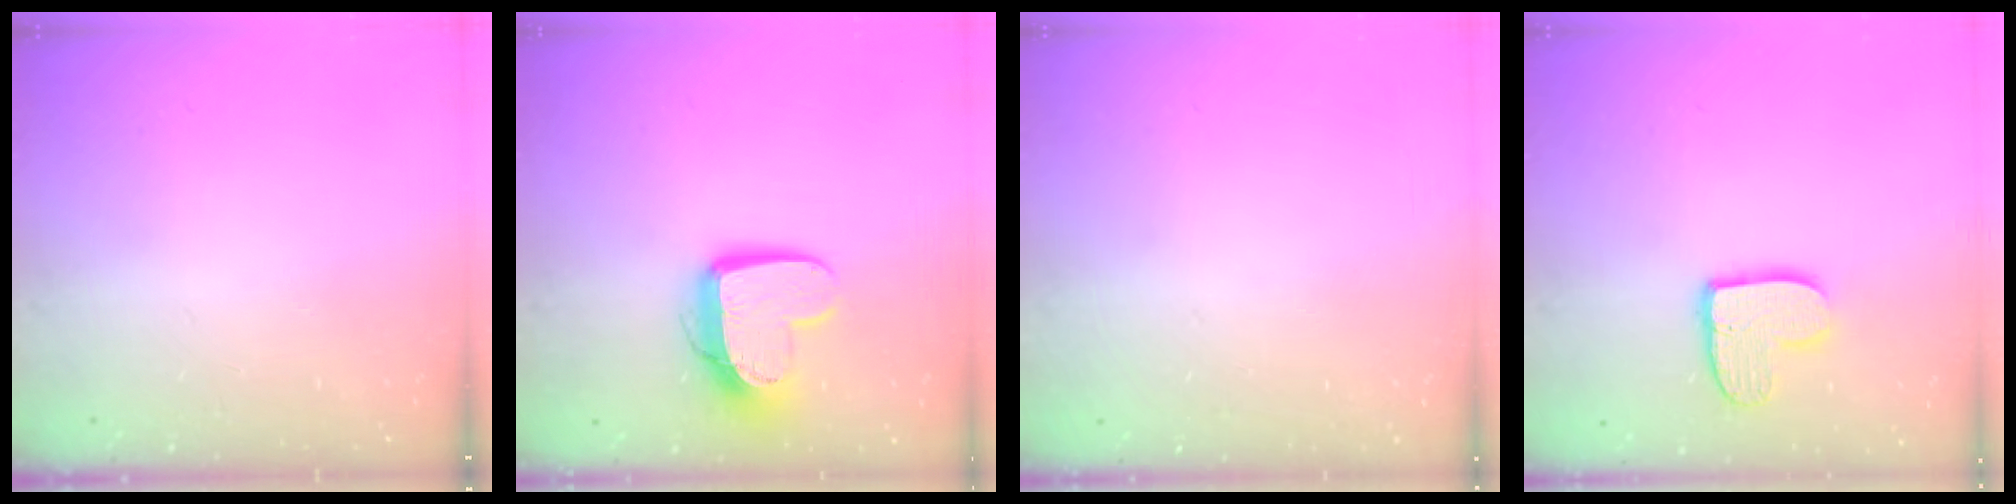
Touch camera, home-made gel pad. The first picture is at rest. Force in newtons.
{"total": 12.9, "press": 12.8, "slide": 1.1}
{"total": 0.0}
{"total": 10.7, "press": 10.7, "slide": 0.8}